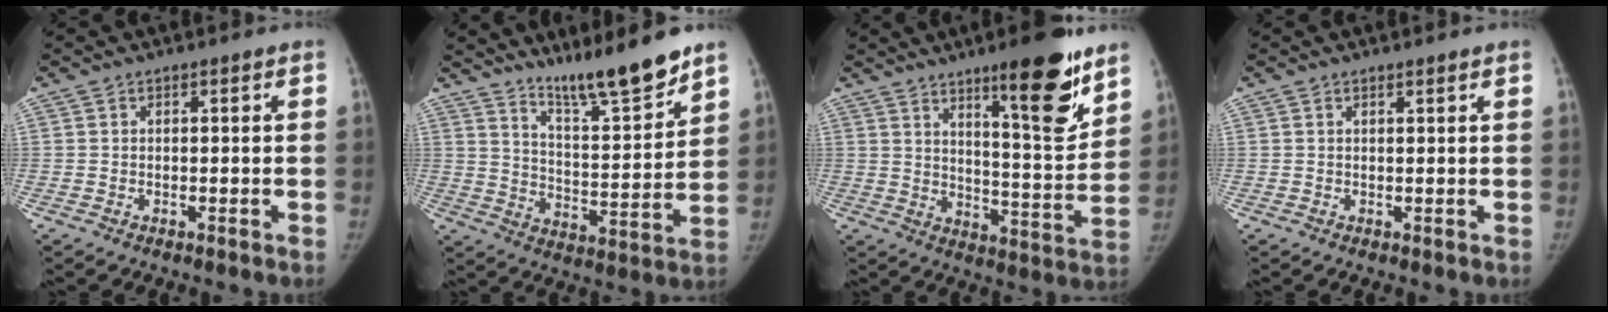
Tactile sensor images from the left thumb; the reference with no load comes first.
{"total": 13.7, "force": [11.2, 1.1, 7.8], "torque": [-0.106, -0.083, 0.193]}
{"total": 16.3, "force": [10.5, 3.3, 12.0], "torque": [-0.144, -0.079, 0.163]}
{"total": 1.0, "force": [0.9, -0.1, 0.5], "torque": [-0.009, -0.005, 0.016]}